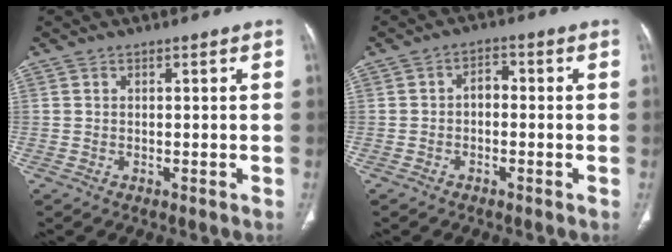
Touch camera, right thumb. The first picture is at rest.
{"total": 2.9, "force": [-0.6, 1.9, 2.1], "torque": [-0.021, 0.016, -0.018]}